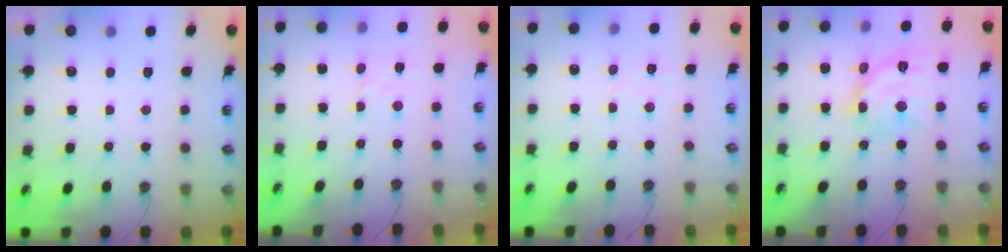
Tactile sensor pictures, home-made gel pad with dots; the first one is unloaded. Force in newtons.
{"total": 1.8, "press": 1.7, "slide": 0.6}
{"total": 4.4, "press": 4.3, "slide": 0.6}
{"total": 14.2, "press": 14.2, "slide": 1.1}